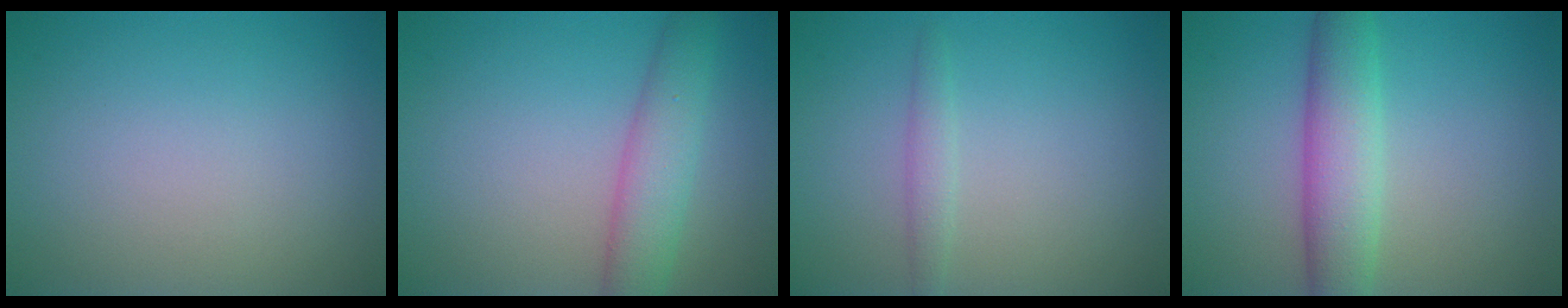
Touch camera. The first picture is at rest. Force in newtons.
{"total": 4.2, "press": 4.1, "slide": 0.1}
{"total": 1.3, "press": 1.3, "slide": 0.1}
{"total": 5.2, "press": 5.2, "slide": 0.1}